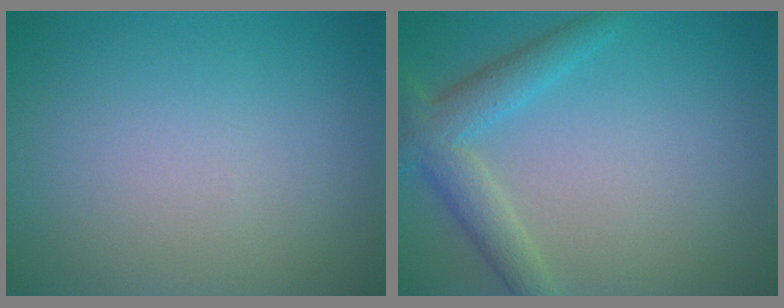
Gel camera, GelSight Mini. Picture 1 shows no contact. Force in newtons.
{"total": 4.0, "press": 4.0, "slide": 0.2}